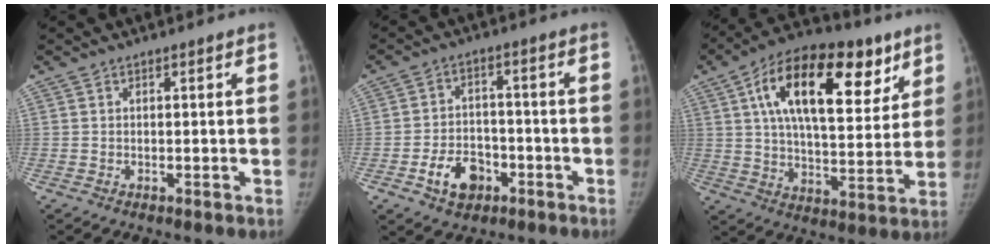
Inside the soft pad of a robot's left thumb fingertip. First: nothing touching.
{"total": 8.3, "force": [-3.8, 5.8, 4.4], "torque": [-0.052, 0.026, -0.061]}
{"total": 24.3, "force": [10.5, 11.9, 18.4], "torque": [-0.262, -0.006, 0.169]}